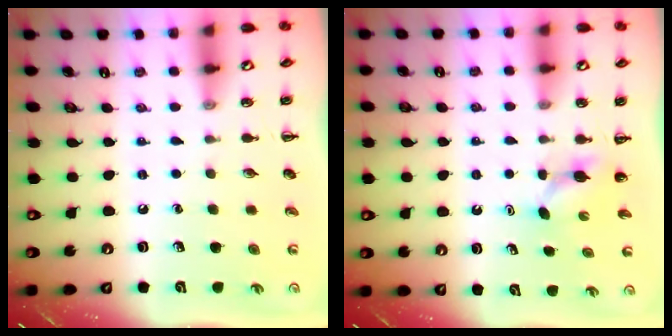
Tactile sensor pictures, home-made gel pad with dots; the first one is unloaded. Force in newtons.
{"total": 2.9, "press": 2.8, "slide": 0.8}